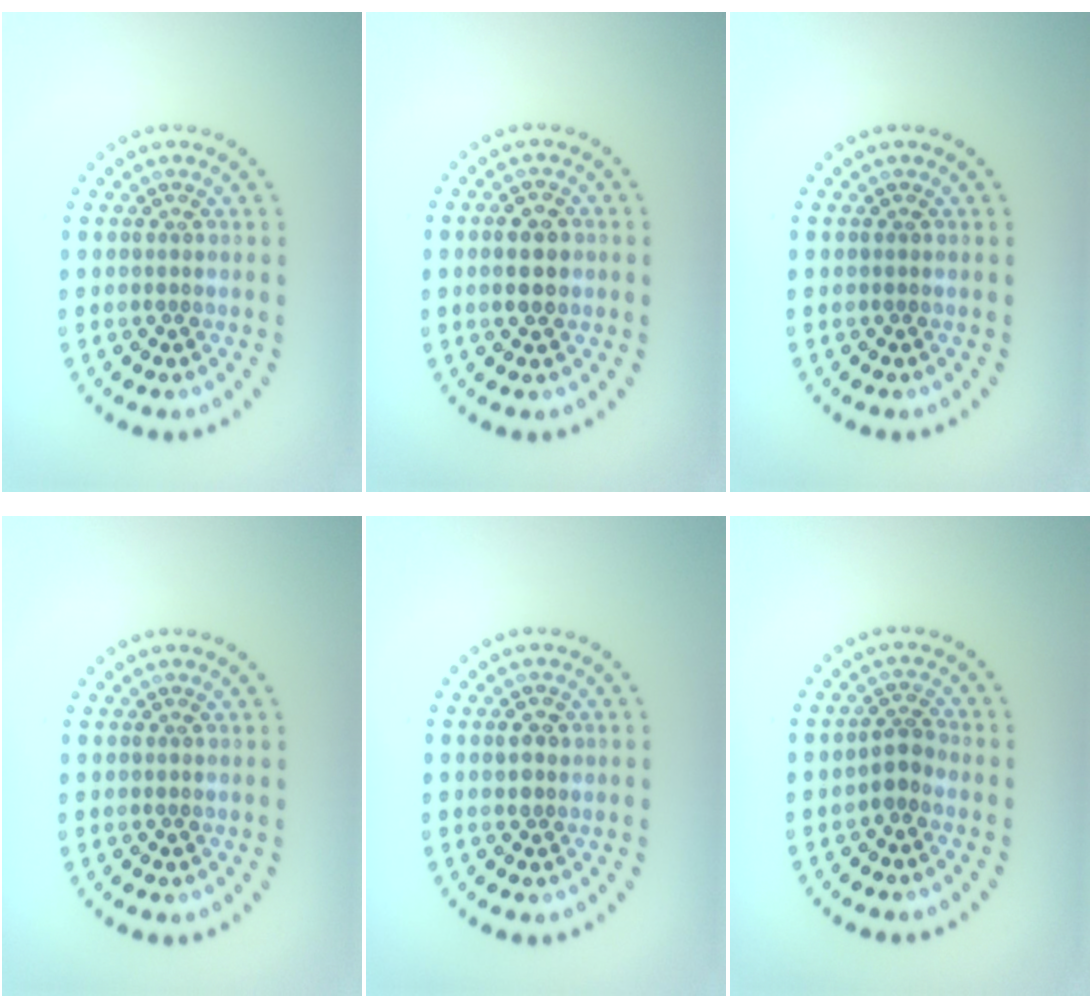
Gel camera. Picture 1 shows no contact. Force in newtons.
{"total": 2.4, "press": 2.4, "slide": 0.2}
{"total": 0.0}
{"total": 0.0}
{"total": 1.3, "press": 1.2, "slide": 0.3}
{"total": 1.7, "press": 1.4, "slide": 1.0}